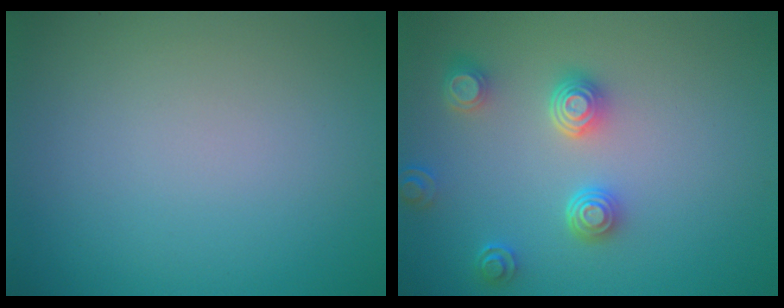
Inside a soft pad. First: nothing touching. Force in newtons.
{"total": 3.9, "press": 3.2, "slide": 2.3}